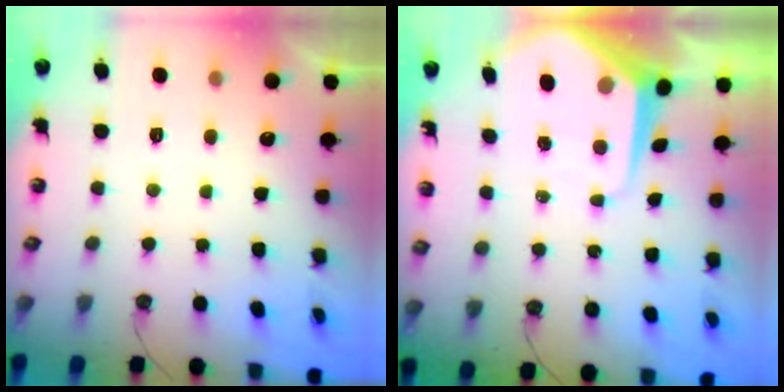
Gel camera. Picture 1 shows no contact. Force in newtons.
{"total": 9.3, "press": 9.3, "slide": 0.7}